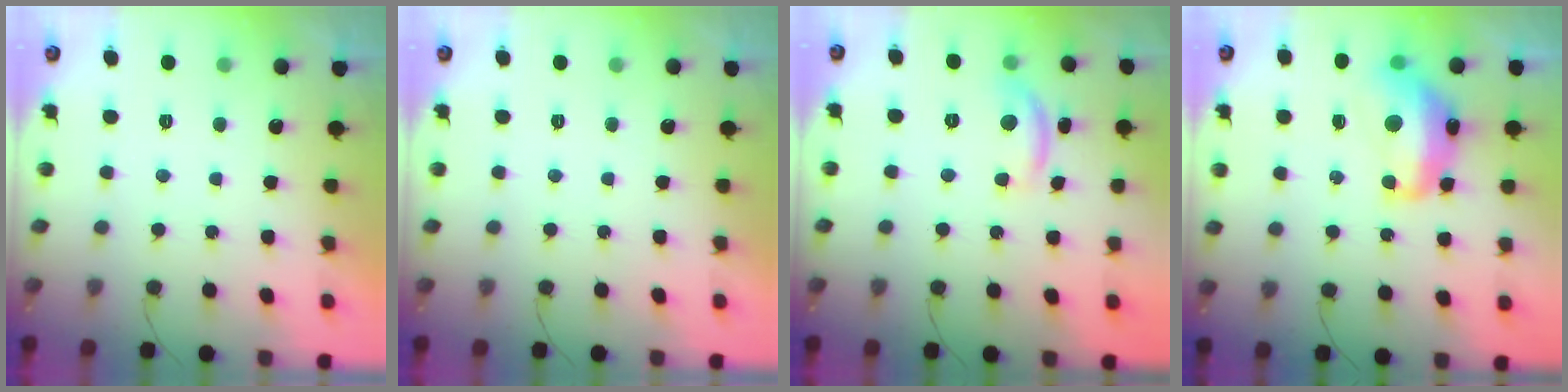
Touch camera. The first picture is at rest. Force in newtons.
{"total": 0.0}
{"total": 9.9, "press": 9.9, "slide": 0.5}
{"total": 14.4, "press": 14.3, "slide": 0.9}